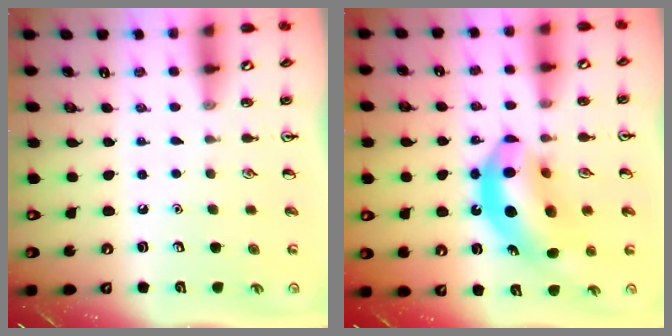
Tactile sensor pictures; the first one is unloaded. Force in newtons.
{"total": 15.6, "press": 14.8, "slide": 4.7}